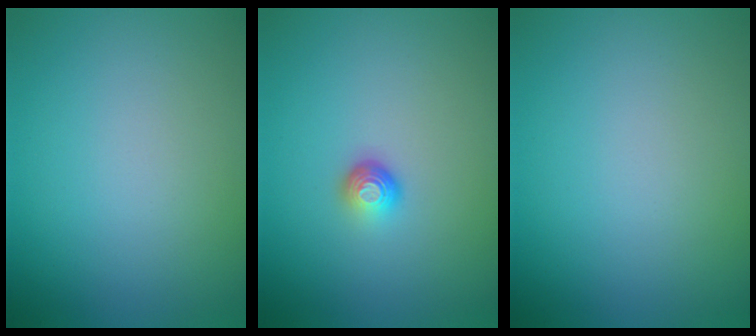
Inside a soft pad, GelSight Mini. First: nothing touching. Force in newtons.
{"total": 1.6, "press": 1.0, "slide": 1.2}
{"total": 0.0}